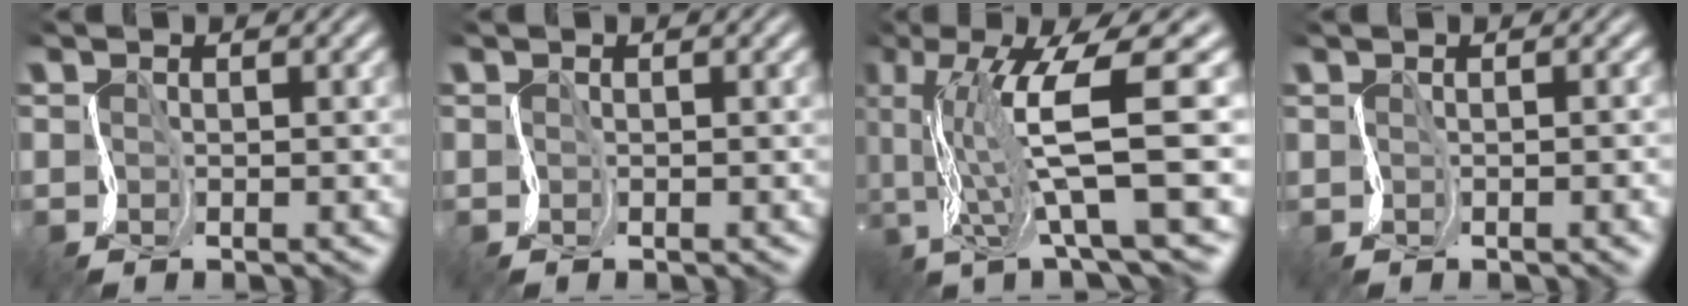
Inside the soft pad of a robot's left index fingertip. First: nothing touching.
{"total": 0.0}
{"total": 10.9, "force": [1.1, 2.4, 10.5], "torque": [-0.187, 0.012, 0.031]}
{"total": 3.5, "force": [0.0, 1.6, 3.1], "torque": [-0.018, 0.009, 0.004]}